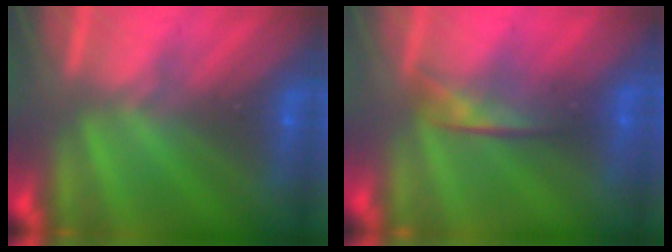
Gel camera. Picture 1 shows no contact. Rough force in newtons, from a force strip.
{"total": 1.9}